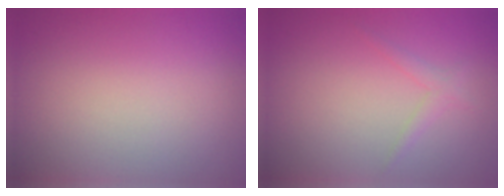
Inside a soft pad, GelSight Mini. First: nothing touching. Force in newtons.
{"total": 1.1, "press": 1.1, "slide": 0.0}